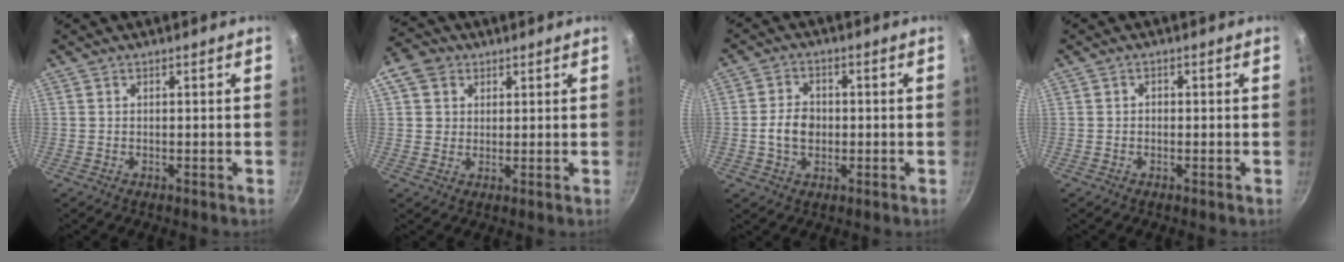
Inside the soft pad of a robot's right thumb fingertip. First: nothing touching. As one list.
[{"total": 6.1, "force": [2.4, 5.1, 2.4], "torque": [-0.013, 0.002, 0.035]}, {"total": 6.0, "force": [-0.7, 4.6, 3.7], "torque": [-0.050, 0.012, -0.017]}, {"total": 0.8, "force": [-0.2, 0.7, 0.4], "torque": [-0.004, 0.003, -0.004]}]